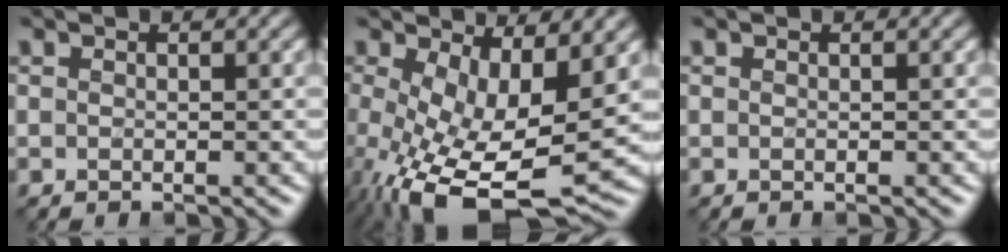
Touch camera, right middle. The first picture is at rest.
{"total": 11.2, "force": [-2.0, 4.8, 10.0], "torque": [-0.194, -0.036, -0.019]}
{"total": 0.0}